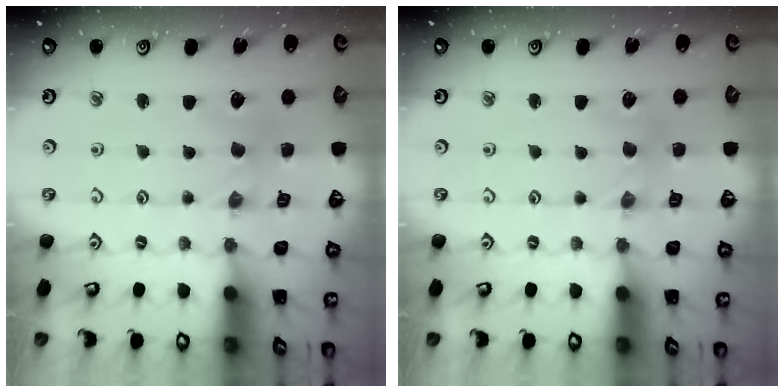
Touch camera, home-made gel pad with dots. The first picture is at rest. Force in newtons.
{"total": 1.3, "press": 1.3, "slide": 0.2}